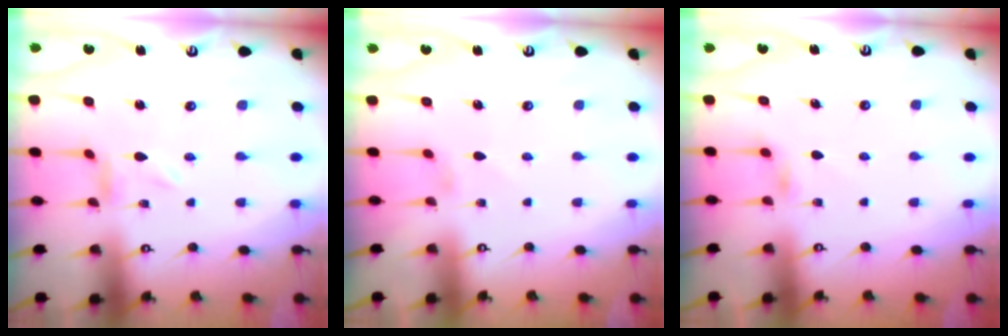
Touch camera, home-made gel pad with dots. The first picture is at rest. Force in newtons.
{"total": 0.0}
{"total": 3.1, "press": 3.1, "slide": 0.4}